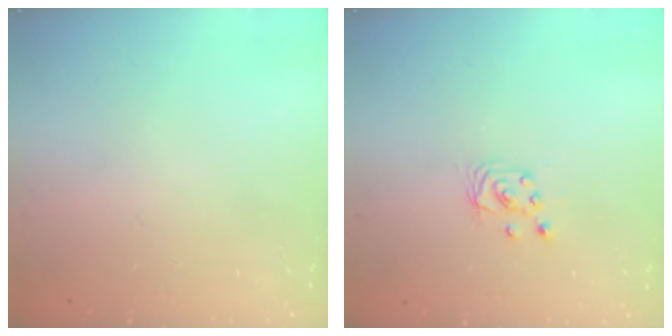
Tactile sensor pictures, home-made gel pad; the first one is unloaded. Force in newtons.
{"total": 2.4, "press": 2.4, "slide": 0.2}